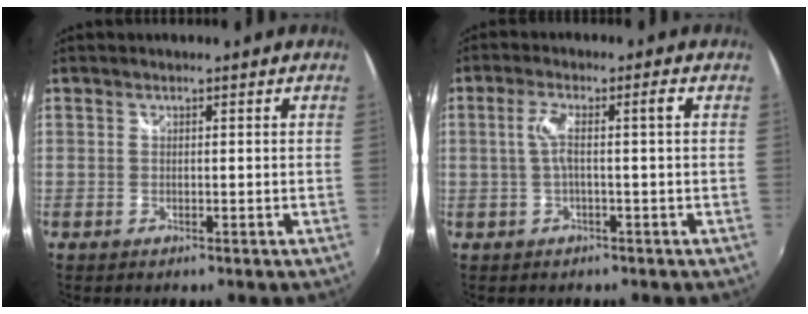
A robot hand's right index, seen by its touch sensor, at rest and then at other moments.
{"total": 3.9, "force": [-0.6, -0.5, 3.8], "torque": [-0.077, 0.003, -0.005]}